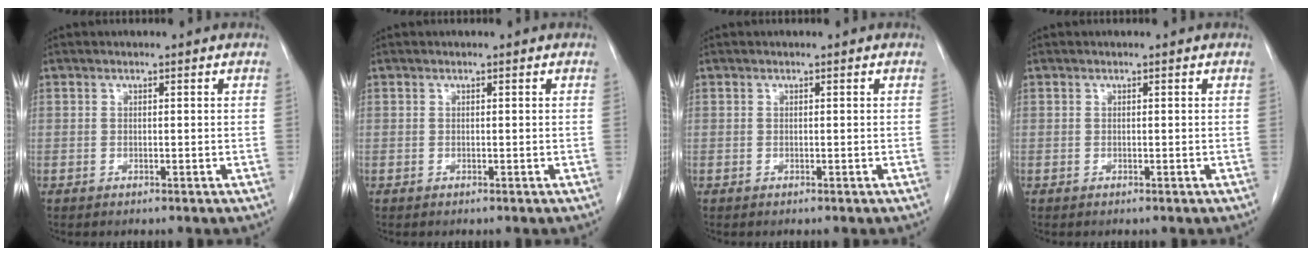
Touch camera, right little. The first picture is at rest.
{"total": 0.0}
{"total": 0.0}
{"total": 0.0}